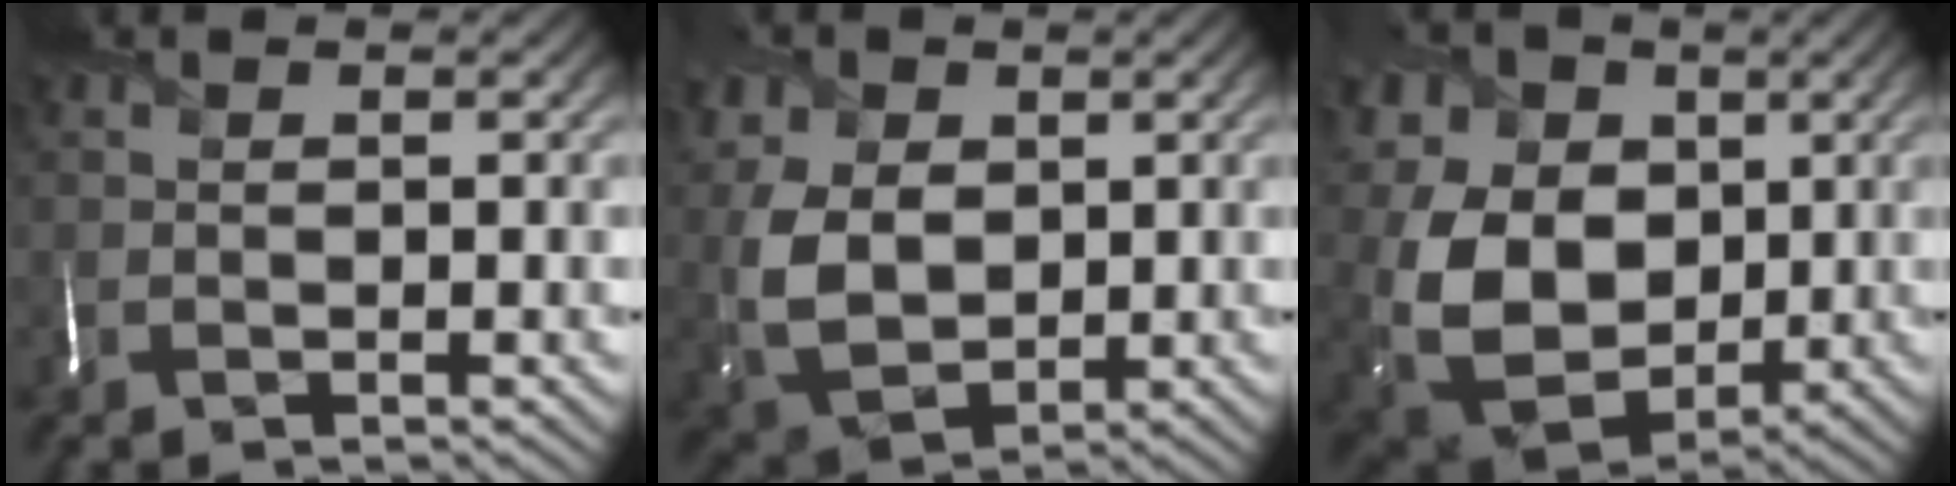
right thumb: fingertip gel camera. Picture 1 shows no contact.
{"total": 8.7, "force": [2.5, 6.3, 5.6], "torque": [-0.156, 0.000, 0.047]}
{"total": 13.2, "force": [2.5, 10.0, 8.3], "torque": [-0.216, -0.003, 0.054]}